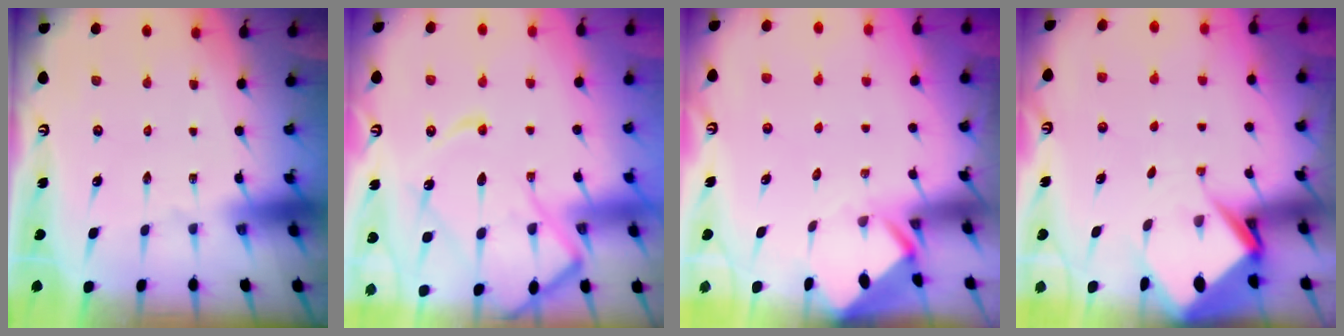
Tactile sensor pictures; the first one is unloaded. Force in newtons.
{"total": 13.0, "press": 12.9, "slide": 1.0}
{"total": 3.5, "press": 3.5, "slide": 0.2}
{"total": 6.1, "press": 6.1, "slide": 0.5}